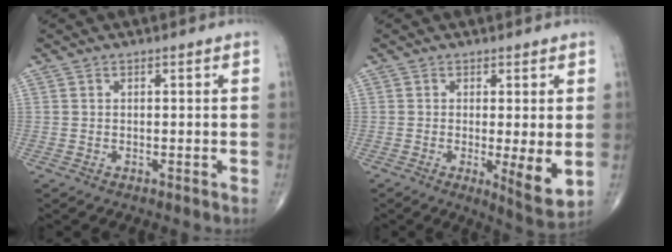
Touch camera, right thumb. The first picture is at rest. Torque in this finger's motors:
{"motor_torque": [0.07, 0.15, -0.13, -0.17, 0.05]}